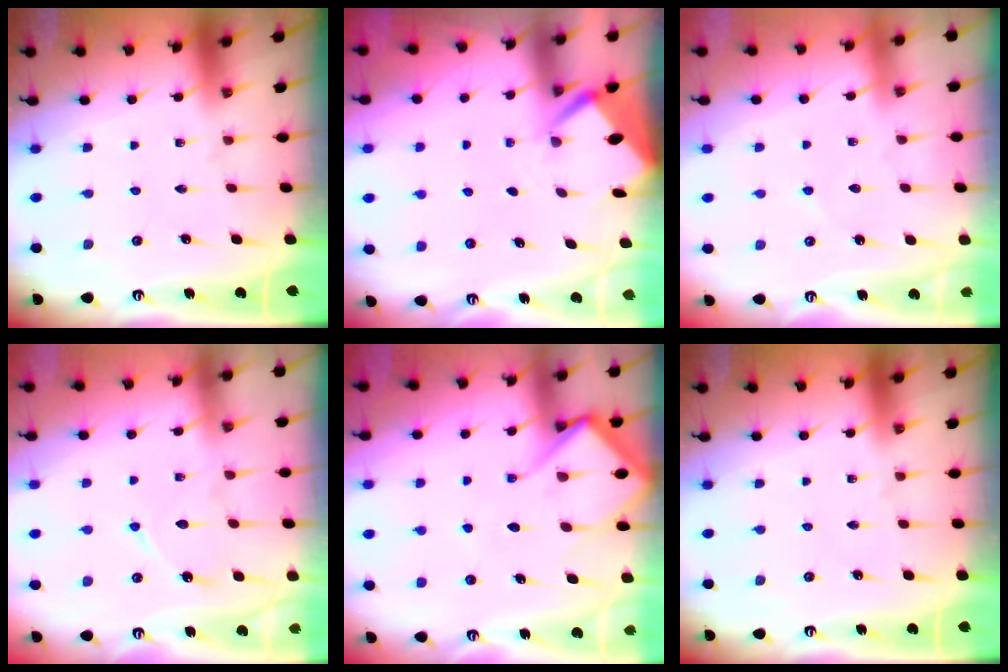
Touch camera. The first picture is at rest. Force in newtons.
{"total": 2.5, "press": 2.5, "slide": 0.3}
{"total": 1.8, "press": 1.8, "slide": 0.2}
{"total": 7.8, "press": 7.7, "slide": 0.7}
{"total": 11.3, "press": 11.2, "slide": 1.2}
{"total": 0.0}